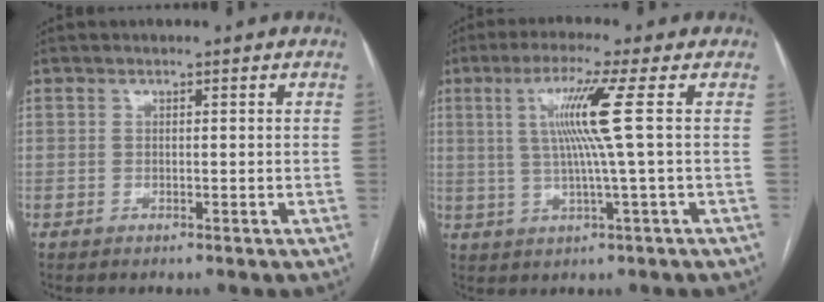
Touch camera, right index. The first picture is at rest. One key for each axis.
{"total": 8.2, "fx": 1.5, "fy": -1.9, "fz": 7.8, "tx": -0.150, "ty": 0.004, "tz": 0.037}